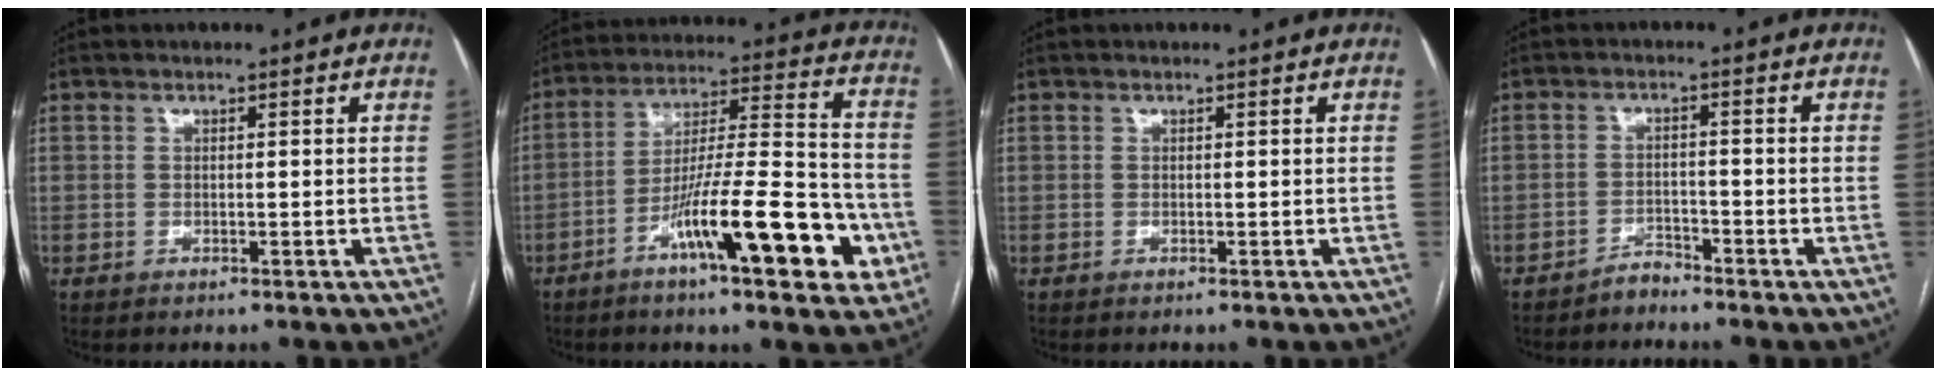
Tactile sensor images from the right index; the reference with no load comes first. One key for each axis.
{"total": 18.0, "fx": -7.7, "fy": 3.0, "fz": 16.0, "tx": -0.251, "ty": 0.014, "tz": -0.117}
{"total": 0.0}
{"total": 2.1, "fx": -2.1, "fy": 0.5, "fz": 0.0, "tx": 0.009, "ty": -0.002, "tz": -0.036}